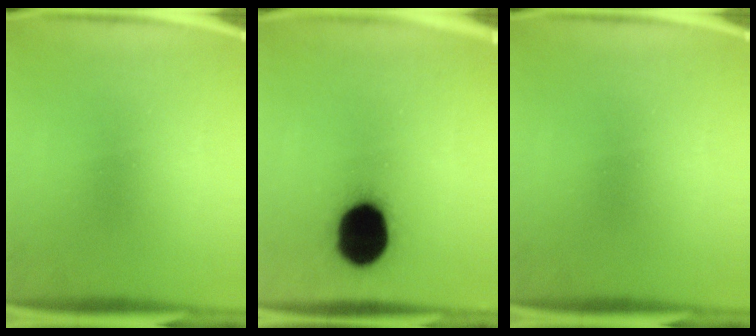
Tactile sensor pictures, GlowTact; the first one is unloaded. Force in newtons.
{"total": 19.6}
{"total": 0.0}